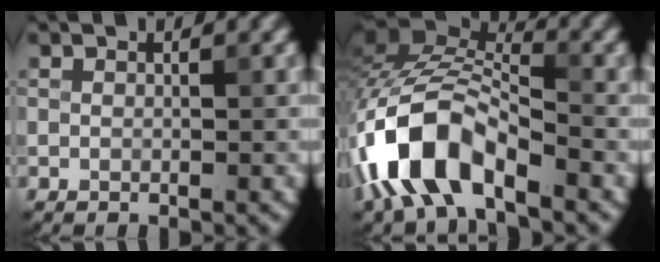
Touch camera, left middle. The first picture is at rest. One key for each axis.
{"total": 9.6, "fx": -5.2, "fy": 4.3, "fz": 6.9, "tx": -0.134, "ty": 0.012, "tz": -0.109}